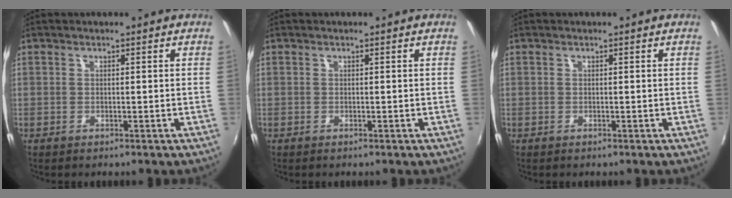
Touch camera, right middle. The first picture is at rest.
{"total": 0.0}
{"total": 0.0}